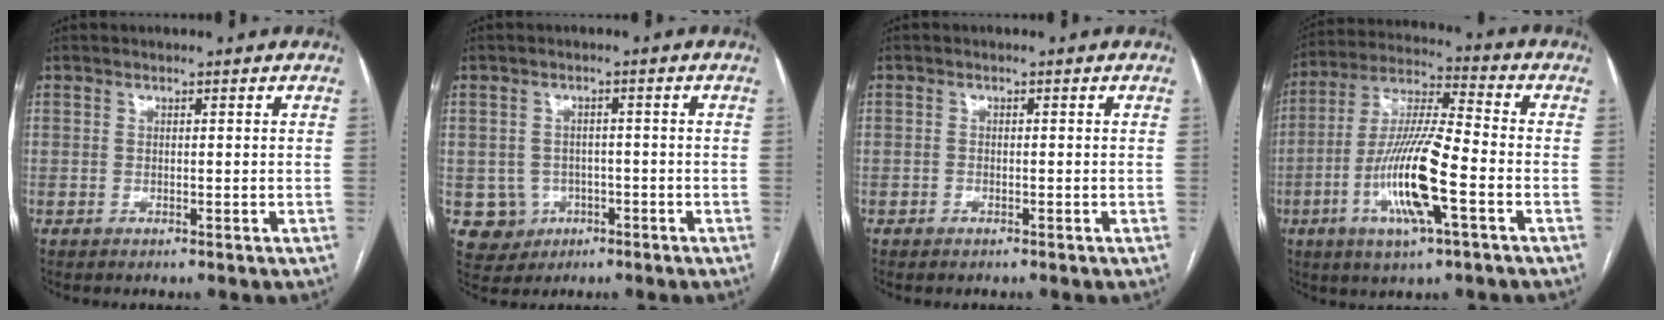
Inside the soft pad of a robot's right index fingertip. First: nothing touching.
{"total": 4.9, "force": [-1.4, 4.6, 0.4], "torque": [0.000, 0.009, -0.014]}
{"total": 0.7, "force": [-0.6, 0.4, 0.2], "torque": [-0.006, 0.001, -0.007]}
{"total": 14.7, "force": [-4.6, 1.7, 13.8], "torque": [-0.276, -0.008, -0.086]}